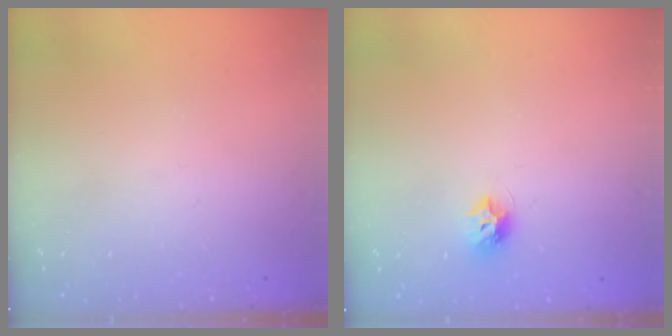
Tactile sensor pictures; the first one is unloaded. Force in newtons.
{"total": 7.1, "press": 7.1, "slide": 0.5}